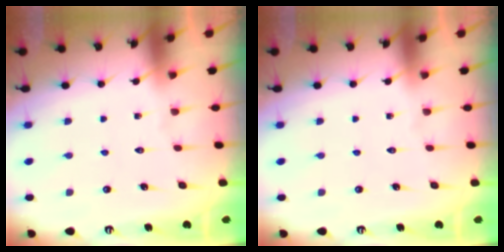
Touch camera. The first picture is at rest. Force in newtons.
{"total": 0.0}